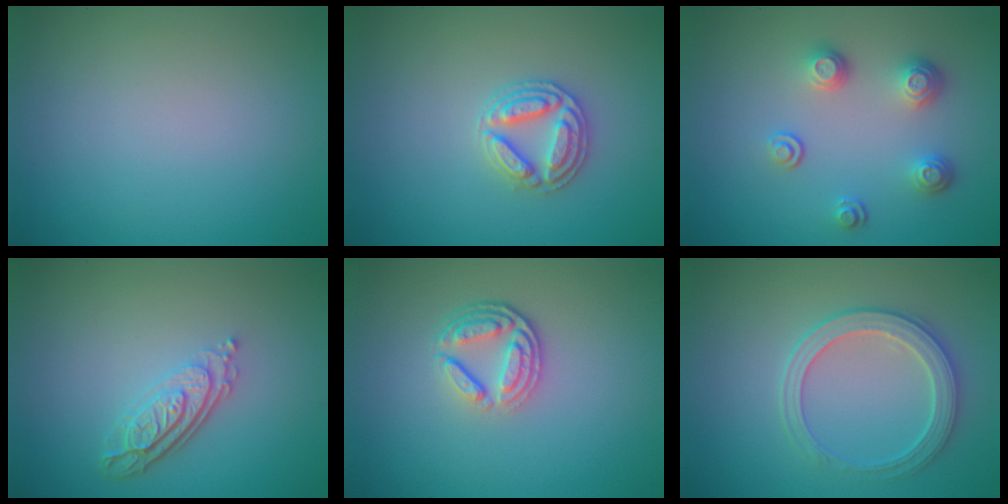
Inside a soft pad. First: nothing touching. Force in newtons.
{"total": 2.9, "press": 2.9, "slide": 0.2}
{"total": 3.1, "press": 2.5, "slide": 1.9}
{"total": 3.8, "press": 2.7, "slide": 2.6}
{"total": 3.8, "press": 2.8, "slide": 2.6}
{"total": 3.4, "press": 3.2, "slide": 1.0}